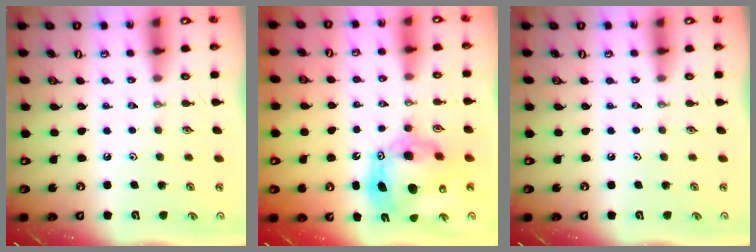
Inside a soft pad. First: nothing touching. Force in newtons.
{"total": 16.2, "press": 16.1, "slide": 1.5}
{"total": 0.0}